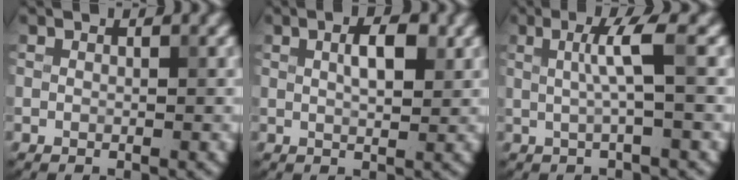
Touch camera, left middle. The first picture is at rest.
{"total": 3.0, "force": [0.9, 1.1, 2.6], "torque": [-0.046, 0.005, 0.016]}
{"total": 3.2, "force": [0.4, 0.3, 3.1], "torque": [-0.059, 0.003, 0.005]}